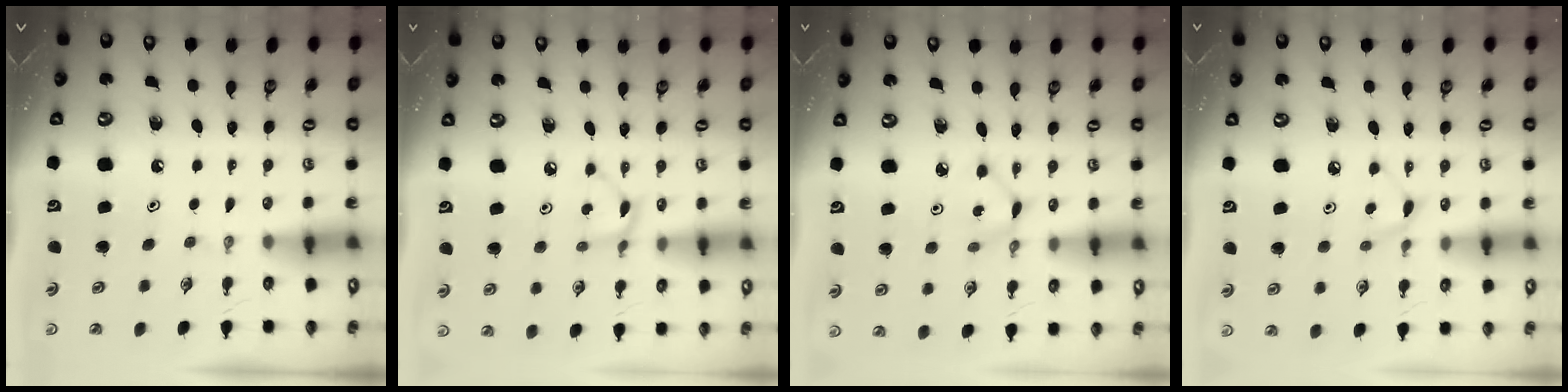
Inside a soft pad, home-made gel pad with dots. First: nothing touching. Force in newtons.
{"total": 2.4, "press": 2.4, "slide": 0.1}
{"total": 1.9, "press": 1.9, "slide": 0.2}
{"total": 4.4, "press": 4.3, "slide": 0.6}